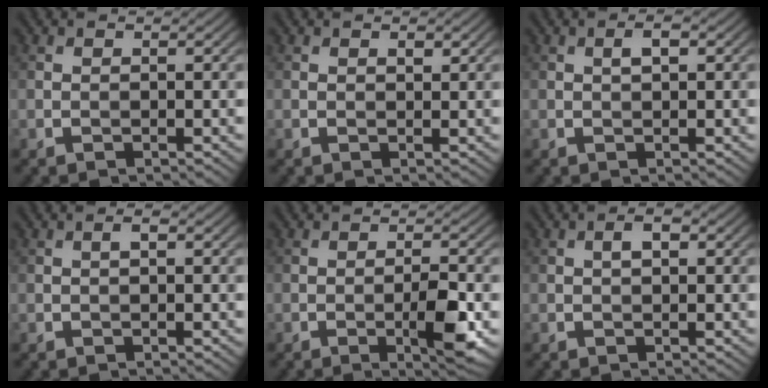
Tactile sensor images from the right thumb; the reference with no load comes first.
{"total": 0.8, "force": [0.5, 0.3, 0.5], "torque": [-0.008, -0.004, 0.008]}
{"total": 1.6, "force": [0.5, 0.6, 1.5], "torque": [-0.026, 0.002, 0.007]}
{"total": 0.9, "force": [0.1, 0.2, 0.9], "torque": [-0.016, 0.003, 0.002]}
{"total": 4.8, "force": [-1.6, 0.8, 4.5], "torque": [-0.073, 0.003, -0.027]}
{"total": 1.8, "force": [0.4, 0.7, 1.6], "torque": [-0.026, 0.004, 0.003]}